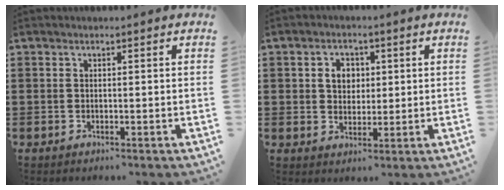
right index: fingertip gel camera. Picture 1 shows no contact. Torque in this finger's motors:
{"motor_torque": [0.55, 0.43, 0.44, 0.06]}